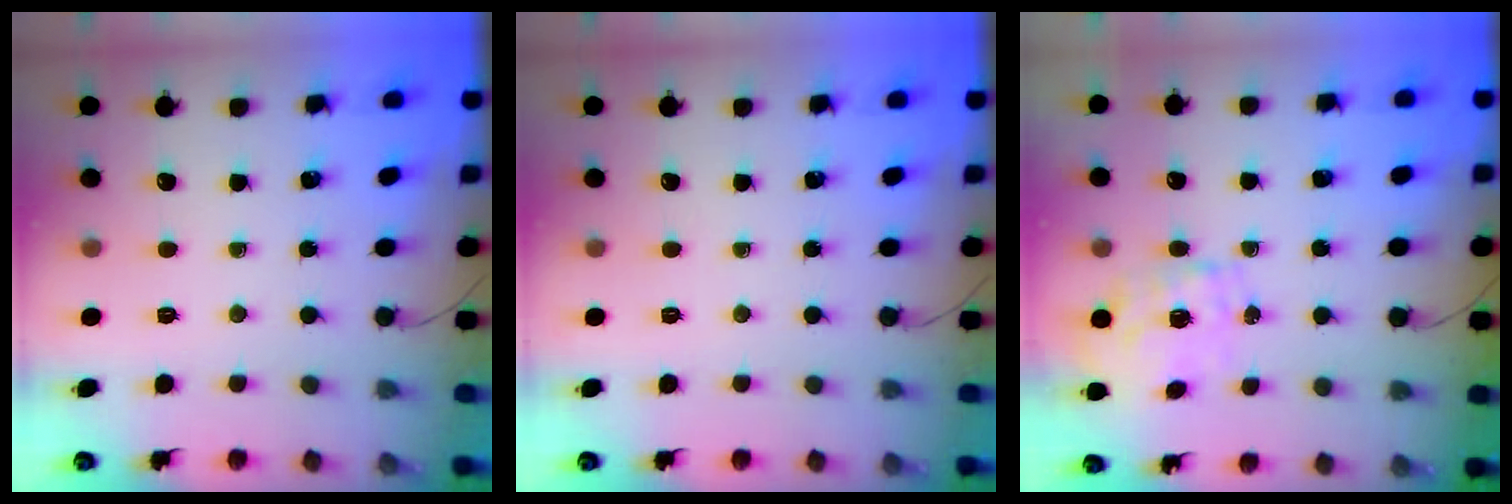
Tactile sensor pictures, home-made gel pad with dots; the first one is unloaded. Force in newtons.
{"total": 0.0}
{"total": 0.9, "press": 0.7, "slide": 0.6}